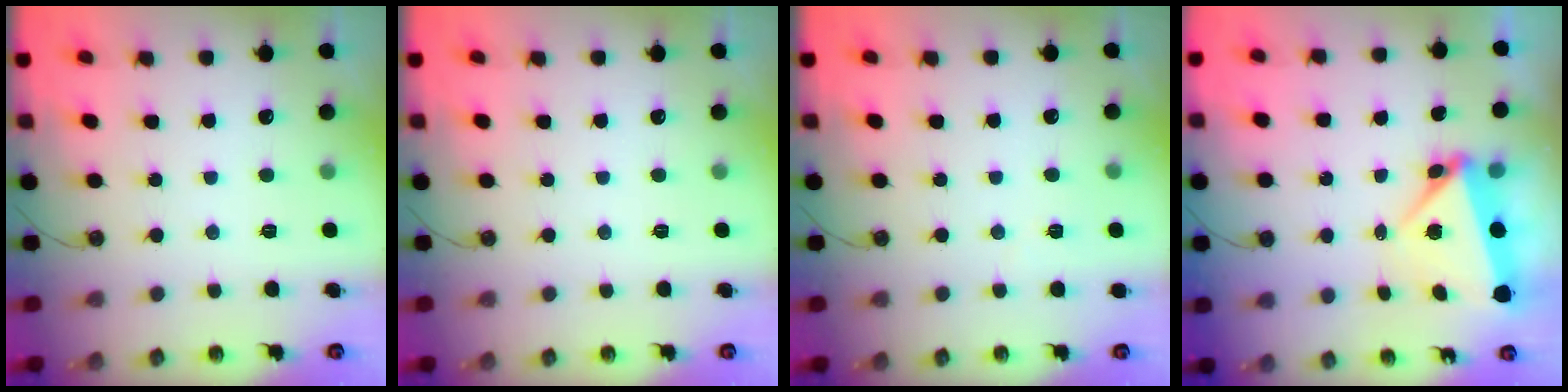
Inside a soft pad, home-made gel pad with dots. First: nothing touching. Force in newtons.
{"total": 0.0}
{"total": 3.2, "press": 2.7, "slide": 1.8}
{"total": 5.6, "press": 4.9, "slide": 2.6}